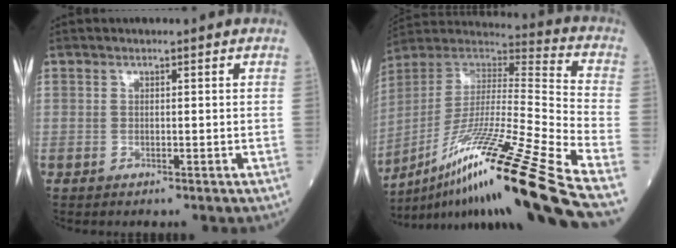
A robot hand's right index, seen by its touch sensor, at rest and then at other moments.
{"total": 28.9, "force": [-19.1, -1.9, 21.6], "torque": [-0.344, -0.027, -0.342]}